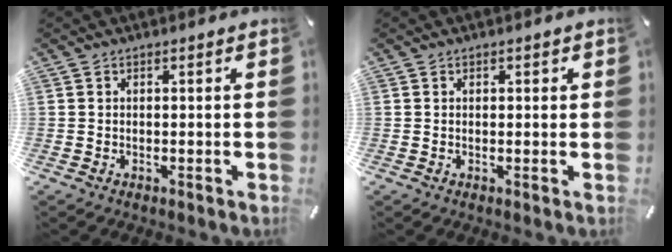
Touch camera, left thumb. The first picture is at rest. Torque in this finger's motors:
{"motor_torque": [-0.05, -0.28, -0.11, -0.01, 0.01]}